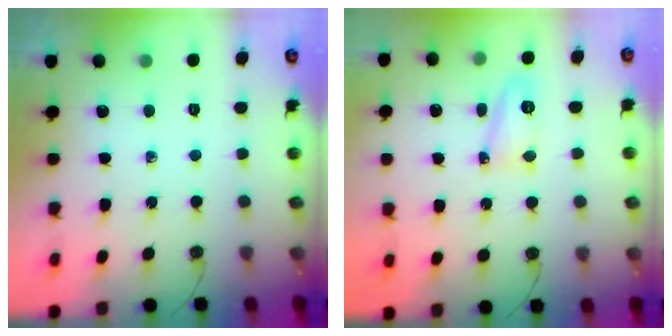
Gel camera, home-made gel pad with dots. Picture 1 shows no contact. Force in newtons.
{"total": 9.7, "press": 9.6, "slide": 1.1}